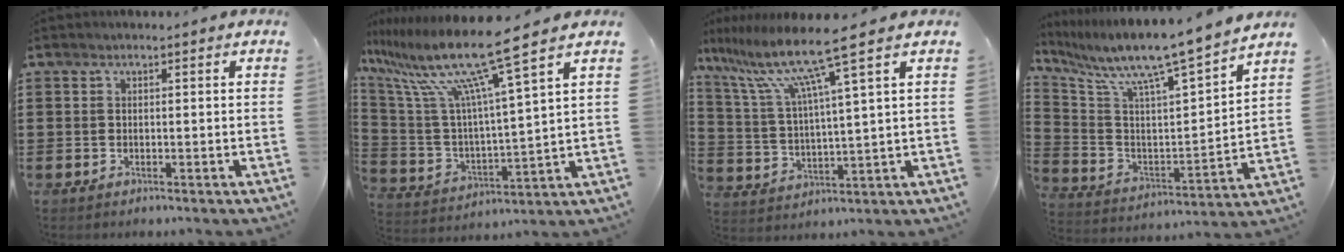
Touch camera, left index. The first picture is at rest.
{"total": 13.6, "force": [10.2, -0.1, 8.9], "torque": [-0.210, -0.061, 0.167]}
{"total": 10.8, "force": [7.2, -0.3, 8.0], "torque": [-0.181, -0.032, 0.117]}
{"total": 9.2, "force": [8.0, -0.5, 4.4], "torque": [-0.113, -0.077, 0.122]}